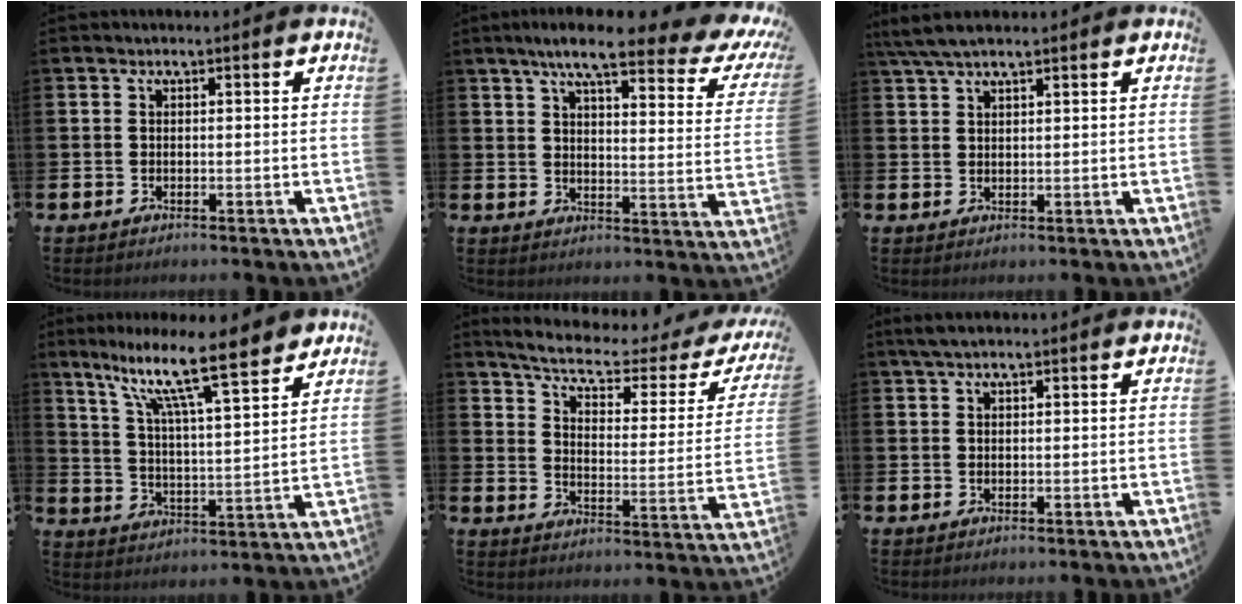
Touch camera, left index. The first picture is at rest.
{"total": 9.1, "force": [7.0, 1.6, 5.6], "torque": [-0.104, -0.044, 0.110]}
{"total": 4.3, "force": [3.5, 0.8, 2.2], "torque": [-0.056, -0.001, 0.067]}
{"total": 13.1, "force": [10.1, 2.5, 7.9], "torque": [-0.164, -0.060, 0.168]}
{"total": 6.0, "force": [4.9, 1.2, 3.2], "torque": [-0.081, -0.036, 0.074]}
{"total": 2.3, "force": [1.8, 0.5, 1.3], "torque": [-0.025, 0.005, 0.031]}